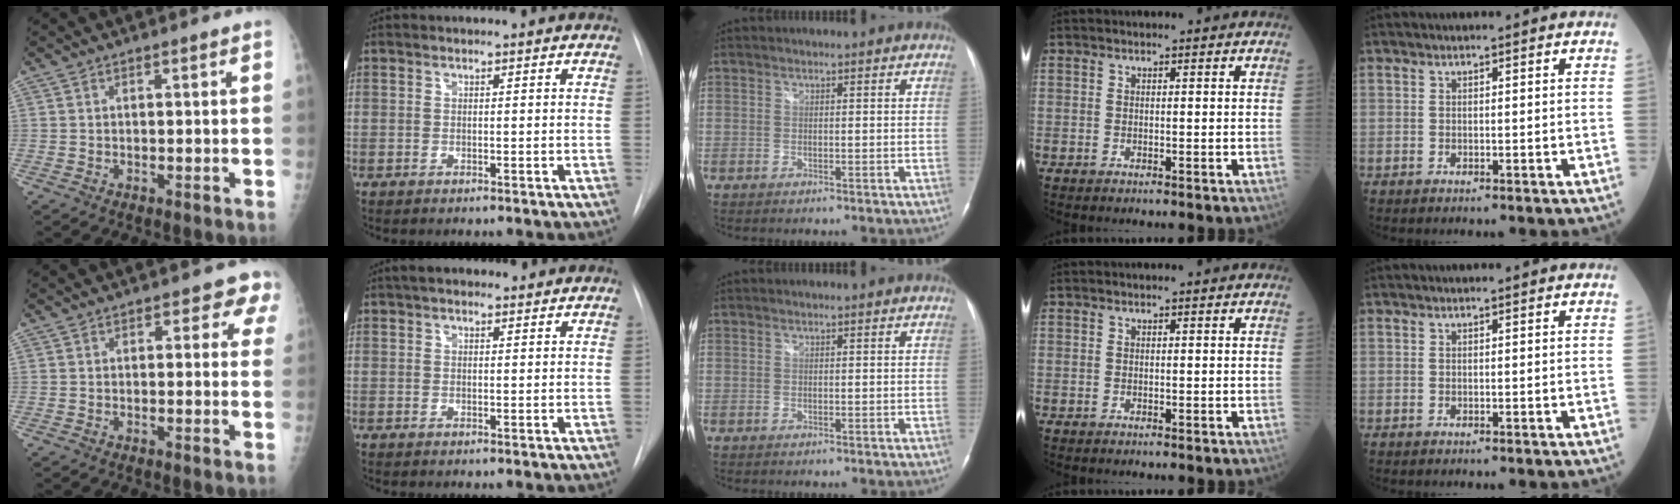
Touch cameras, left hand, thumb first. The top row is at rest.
{"thumb": {"total": 3.9, "force": [1.9, 2.6, 2.2], "torque": [0.015, -0.001, 0.009]}, "index": {"total": 3.5, "force": [2.6, 1.6, 1.8], "torque": [-0.031, 0.028, 0.040]}}